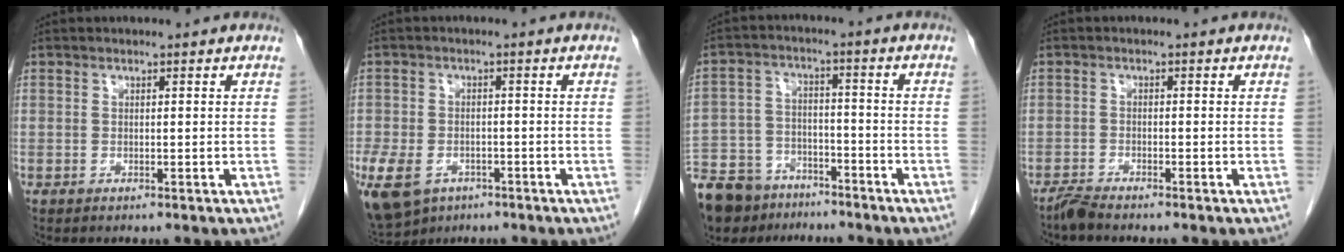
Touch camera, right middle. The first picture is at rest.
{"total": 16.4, "force": [-8.5, 11.5, 8.0], "torque": [-0.249, -0.018, -0.129]}
{"total": 16.0, "force": [-12.6, 7.9, 5.8], "torque": [-0.132, 0.004, -0.206]}
{"total": 2.0, "force": [-1.9, -0.1, 0.5], "torque": [-0.017, -0.008, -0.039]}